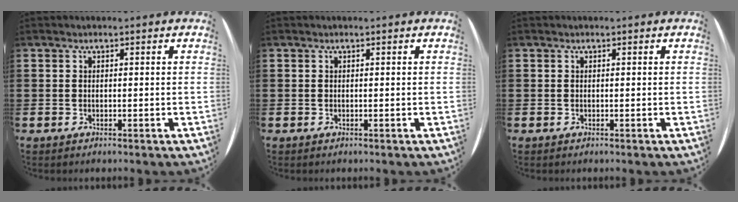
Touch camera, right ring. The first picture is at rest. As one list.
[{"total": 0.0}, {"total": 0.0}]